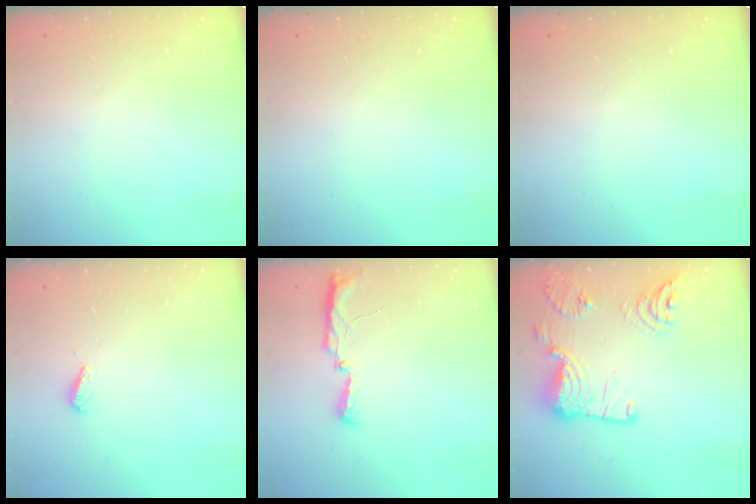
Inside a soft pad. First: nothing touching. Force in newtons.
{"total": 0.0}
{"total": 0.0}
{"total": 2.9, "press": 2.9, "slide": 0.4}
{"total": 6.4, "press": 6.3, "slide": 0.8}
{"total": 19.2, "press": 19.2, "slide": 1.1}